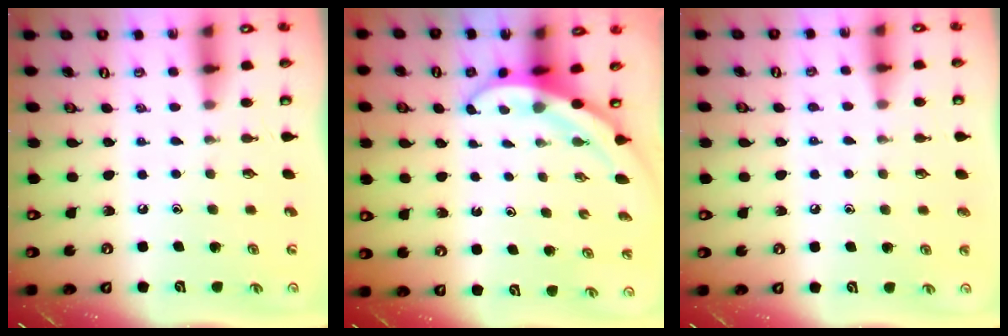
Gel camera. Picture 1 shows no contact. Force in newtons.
{"total": 3.7, "press": 3.7, "slide": 0.1}
{"total": 4.9, "press": 4.9, "slide": 0.5}